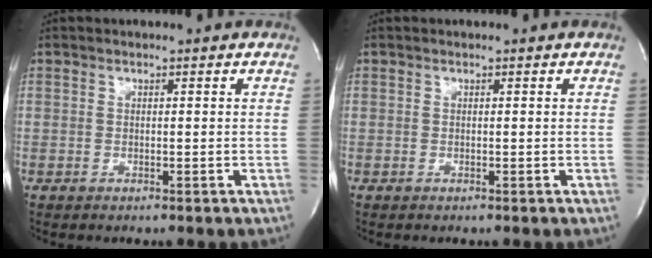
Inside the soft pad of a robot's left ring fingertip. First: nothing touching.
{"total": 0.0}